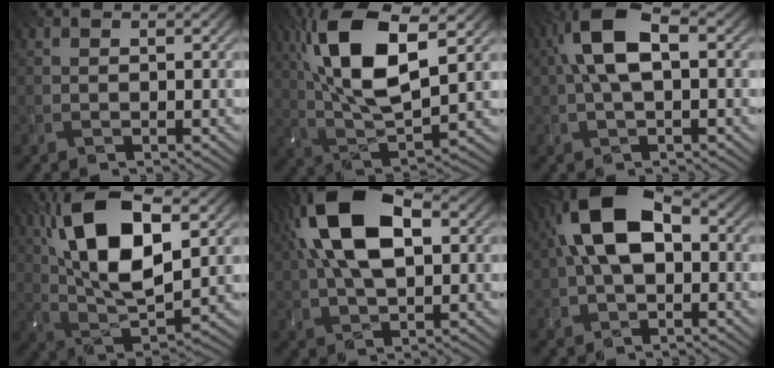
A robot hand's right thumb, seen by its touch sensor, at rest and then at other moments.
{"total": 14.9, "force": [5.2, 5.6, 12.8], "torque": [-0.280, 0.013, 0.097]}
{"total": 8.2, "force": [1.2, 3.6, 7.2], "torque": [-0.159, 0.020, 0.013]}
{"total": 15.7, "force": [5.7, 6.6, 13.0], "torque": [-0.273, 0.013, 0.105]}
{"total": 14.6, "force": [4.0, 7.5, 11.9], "torque": [-0.243, 0.027, 0.060]}
{"total": 11.3, "force": [1.3, 6.4, 9.2], "torque": [-0.188, 0.022, 0.009]}